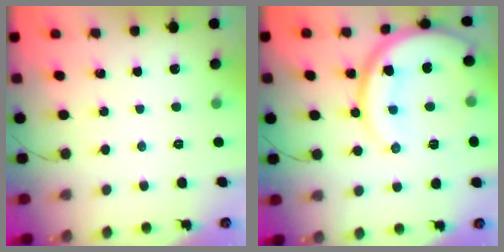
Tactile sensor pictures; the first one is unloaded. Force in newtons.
{"total": 19.2, "press": 19.1, "slide": 1.4}